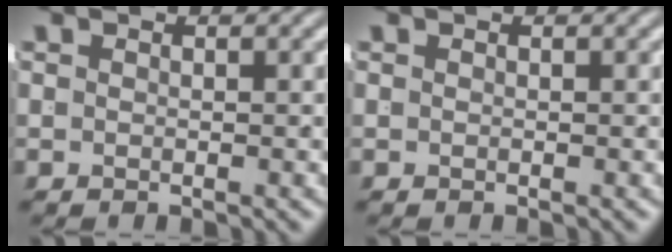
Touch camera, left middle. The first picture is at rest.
{"total": 0.0}